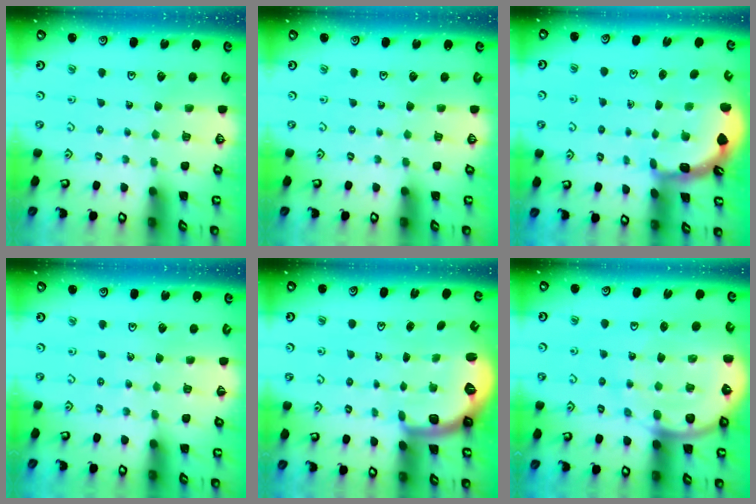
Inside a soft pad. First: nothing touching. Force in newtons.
{"total": 0.0}
{"total": 2.8, "press": 2.8, "slide": 0.2}
{"total": 2.1, "press": 2.1, "slide": 0.4}
{"total": 1.9, "press": 1.8, "slide": 0.5}
{"total": 10.5, "press": 10.4, "slide": 1.6}